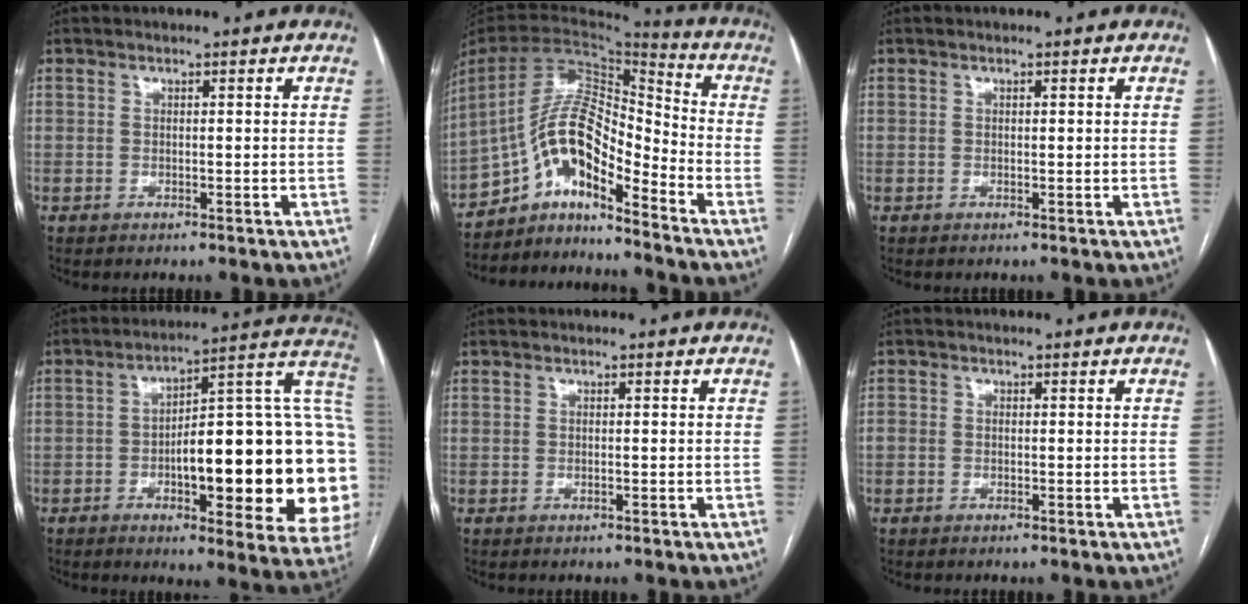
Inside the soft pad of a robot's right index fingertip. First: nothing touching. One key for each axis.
{"total": 12.4, "fx": -8.9, "fy": 3.2, "fz": 8.0, "tx": -0.143, "ty": 0.038, "tz": -0.161}
{"total": 0.0}
{"total": 29.5, "fx": -3.0, "fy": 6.1, "fz": 28.7, "tx": -0.302, "ty": 0.030, "tz": -0.036}
{"total": 0.0}
{"total": 1.4, "fx": -0.3, "fy": 1.3, "fz": 0.6, "tx": -0.011, "ty": 0.010, "tz": -0.004}